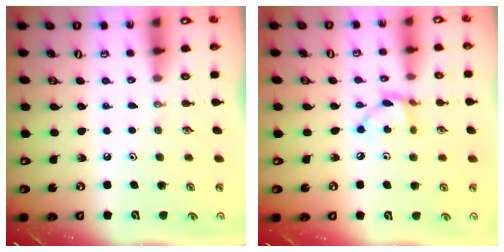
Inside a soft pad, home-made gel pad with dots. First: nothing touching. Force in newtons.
{"total": 6.0, "press": 6.0, "slide": 0.2}